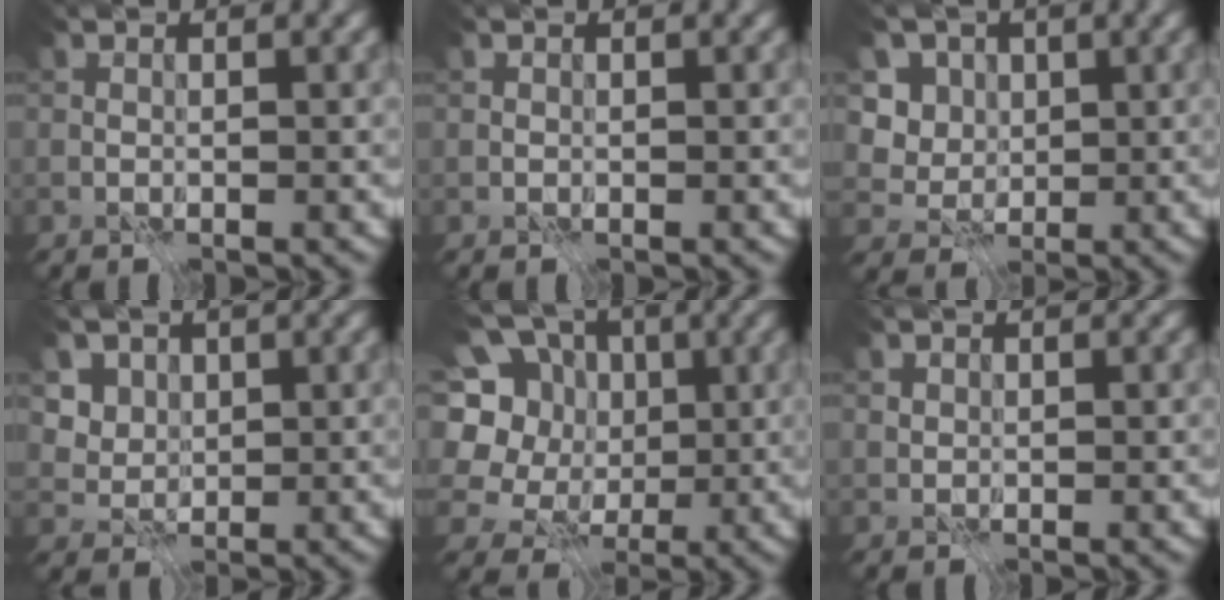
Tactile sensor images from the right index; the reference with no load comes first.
{"total": 0.0}
{"total": 6.0, "force": [2.4, 5.0, 2.2], "torque": [-0.051, -0.008, 0.037]}
{"total": 4.7, "force": [2.4, 3.7, 1.6], "torque": [-0.045, -0.014, 0.049]}
{"total": 11.2, "force": [2.2, 9.5, 5.4], "torque": [-0.137, 0.031, 0.009]}
{"total": 0.7, "force": [0.4, 0.5, 0.1], "torque": [-0.001, 0.000, 0.009]}